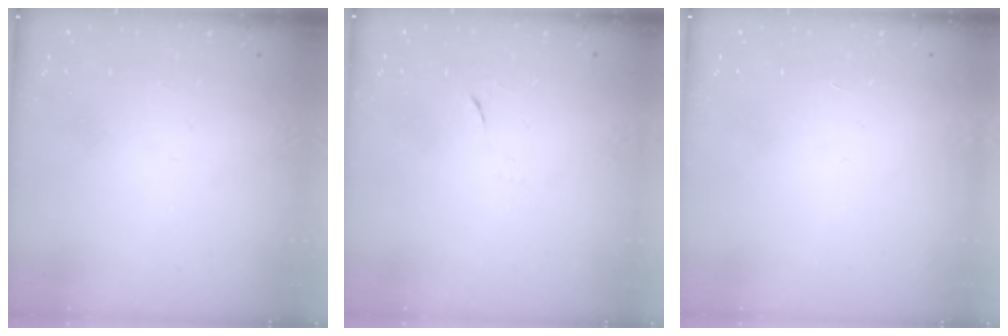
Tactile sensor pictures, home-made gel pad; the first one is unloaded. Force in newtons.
{"total": 5.2, "press": 5.1, "slide": 0.7}
{"total": 1.5, "press": 1.5, "slide": 0.1}